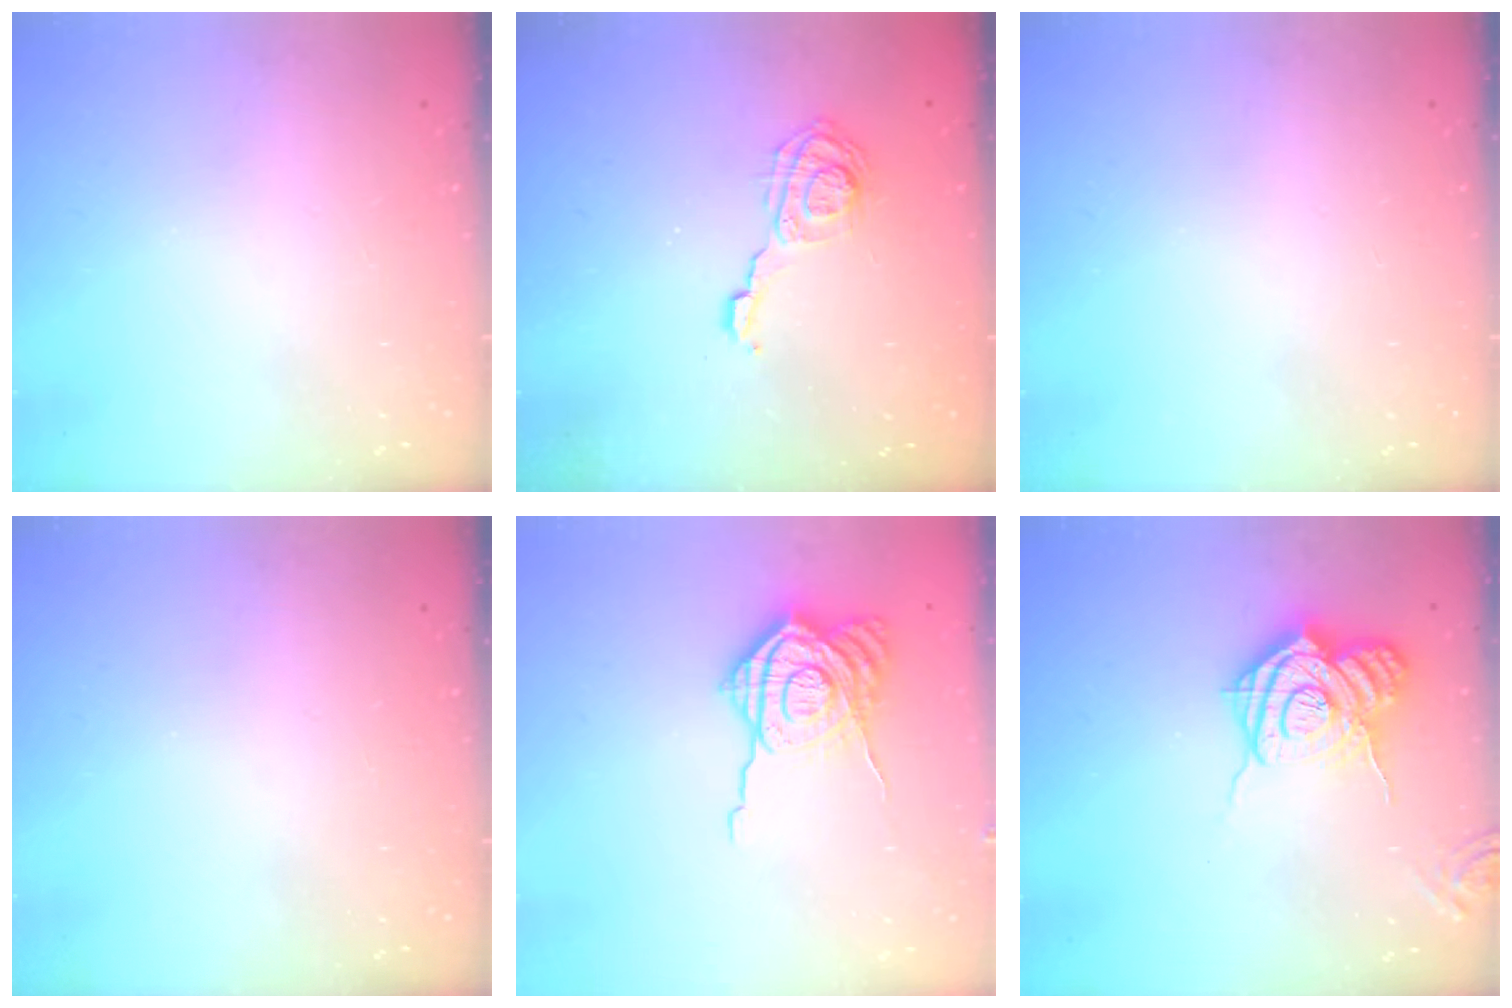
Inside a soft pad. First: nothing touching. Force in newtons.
{"total": 7.7, "press": 7.7, "slide": 0.2}
{"total": 0.0}
{"total": 0.0}
{"total": 14.4, "press": 14.3, "slide": 1.1}
{"total": 16.0, "press": 15.9, "slide": 1.5}